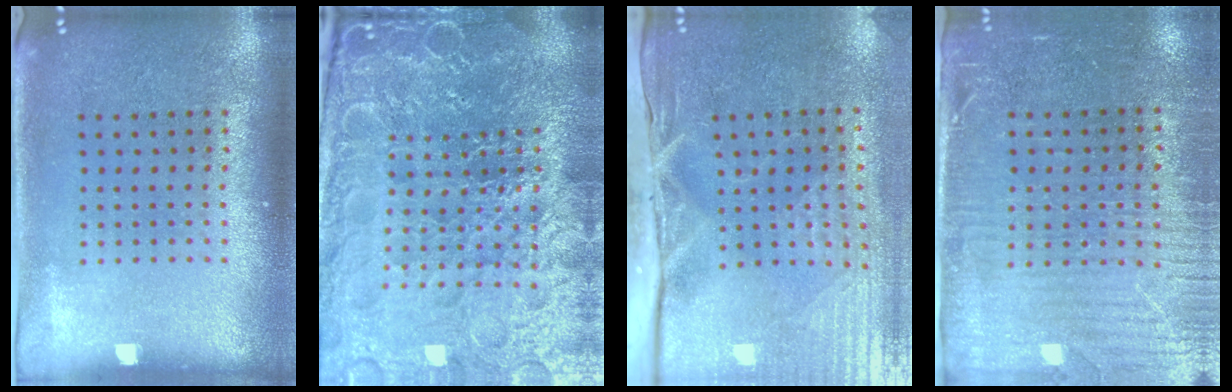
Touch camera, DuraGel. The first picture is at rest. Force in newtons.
{"total": 6.2, "press": 5.6, "slide": 2.6}
{"total": 5.0, "press": 4.2, "slide": 2.7}
{"total": 3.6, "press": 3.2, "slide": 1.7}